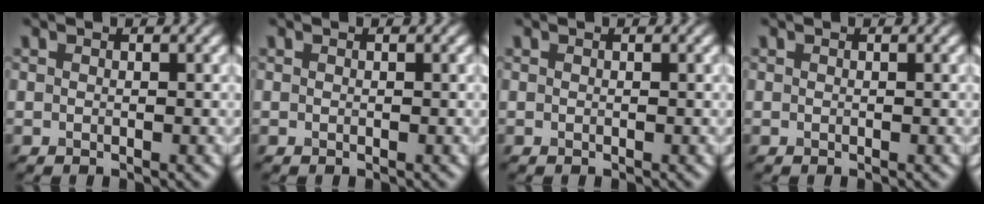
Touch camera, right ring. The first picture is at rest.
{"total": 0.0}
{"total": 0.0}
{"total": 0.0}